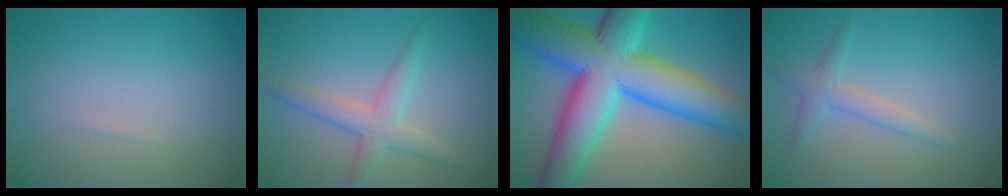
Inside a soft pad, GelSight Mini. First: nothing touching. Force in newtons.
{"total": 3.2, "press": 3.2, "slide": 0.2}
{"total": 14.4, "press": 14.4, "slide": 0.4}
{"total": 2.2, "press": 2.2, "slide": 0.1}